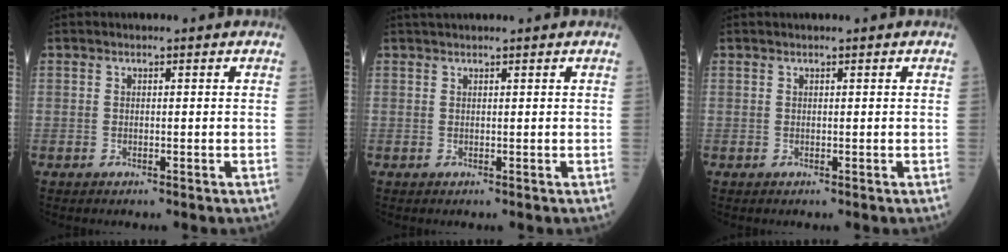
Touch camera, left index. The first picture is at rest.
{"total": 2.5, "force": [2.3, -0.3, 1.0], "torque": [-0.008, 0.026, 0.043]}
{"total": 0.8, "force": [0.7, -0.1, 0.3], "torque": [-0.005, 0.013, 0.015]}